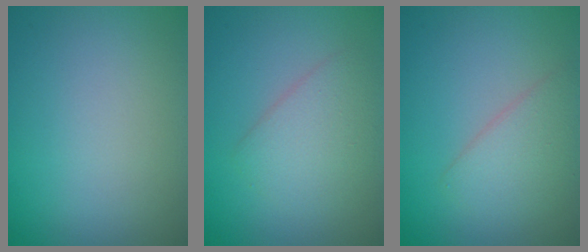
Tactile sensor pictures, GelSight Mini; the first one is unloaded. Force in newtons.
{"total": 3.0, "press": 3.0, "slide": 0.1}
{"total": 2.6, "press": 2.6, "slide": 0.1}